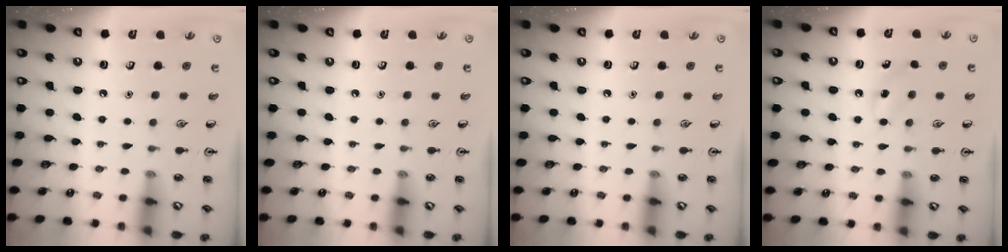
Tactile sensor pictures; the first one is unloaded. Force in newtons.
{"total": 0.0}
{"total": 0.0}
{"total": 6.3, "press": 6.0, "slide": 1.8}